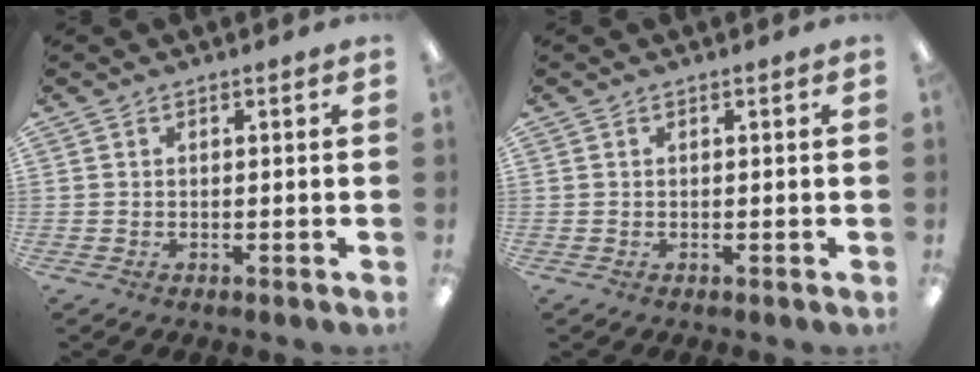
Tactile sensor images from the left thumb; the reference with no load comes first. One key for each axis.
{"total": 0.0}